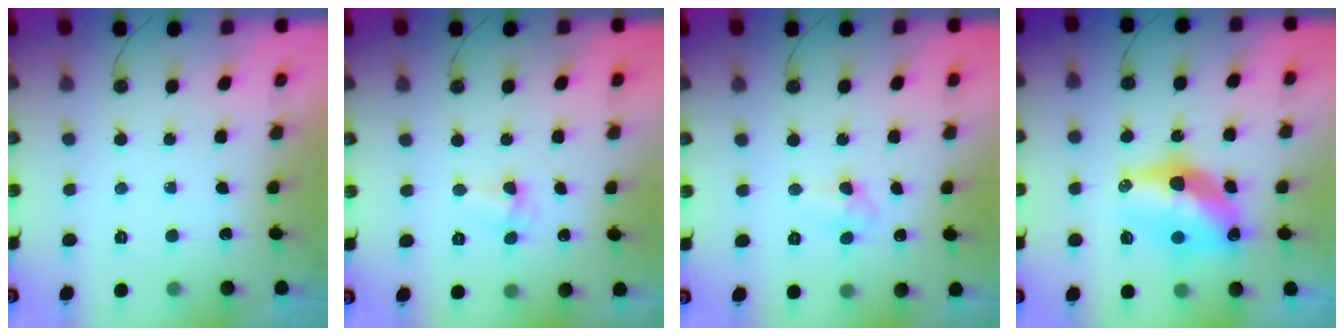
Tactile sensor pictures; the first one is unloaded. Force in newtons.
{"total": 2.8, "press": 2.8, "slide": 0.5}
{"total": 3.5, "press": 3.5, "slide": 0.7}
{"total": 12.7, "press": 12.7, "slide": 1.1}